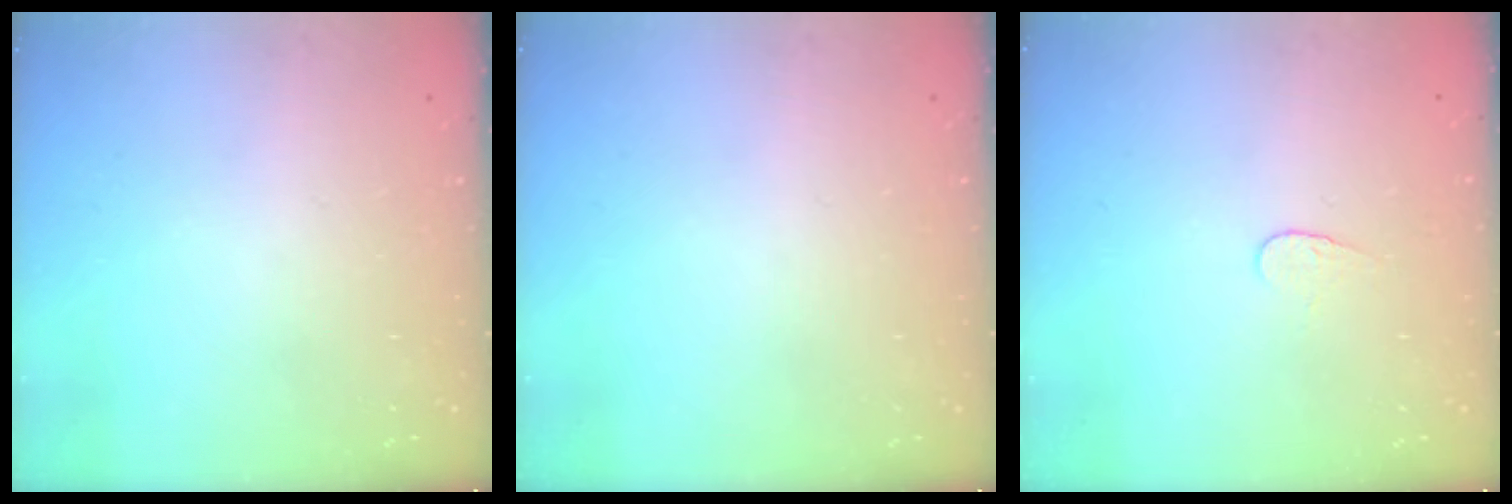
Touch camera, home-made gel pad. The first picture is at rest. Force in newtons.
{"total": 0.0}
{"total": 4.3, "press": 4.3, "slide": 0.3}